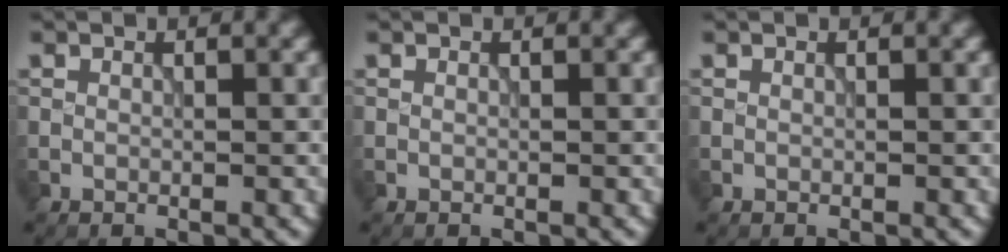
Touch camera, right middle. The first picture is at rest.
{"total": 0.0}
{"total": 0.0}